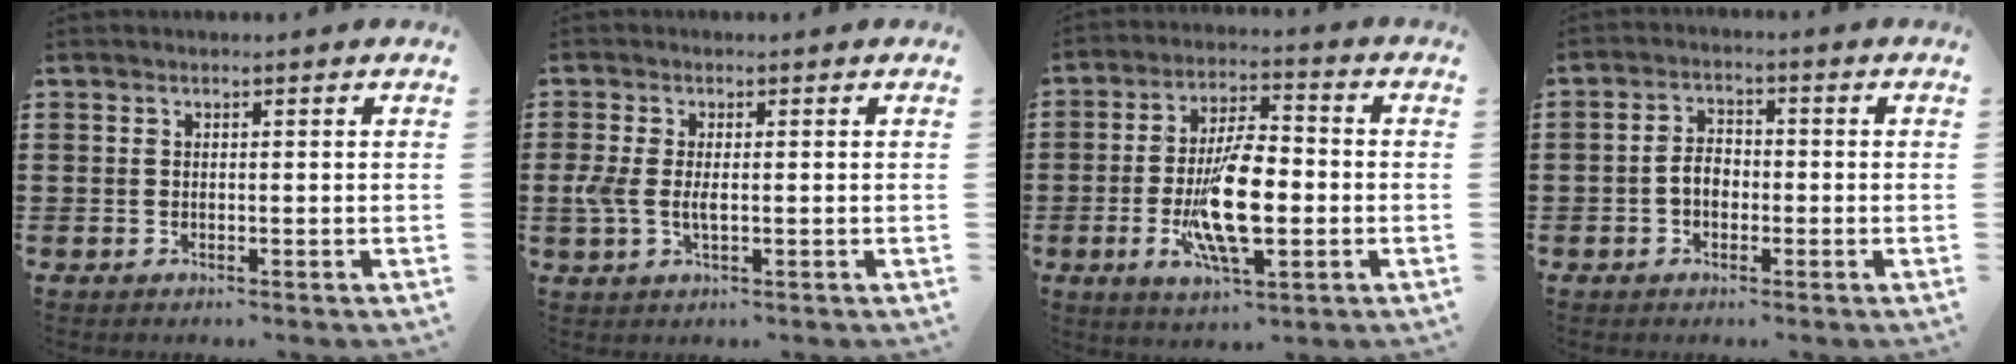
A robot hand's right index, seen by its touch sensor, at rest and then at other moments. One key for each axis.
{"total": 3.7, "fx": -0.4, "fy": 1.7, "fz": 3.2, "tx": -0.080, "ty": -0.004, "tz": -0.013}
{"total": 12.6, "fx": -2.5, "fy": 4.7, "fz": 11.4, "tx": -0.231, "ty": -0.008, "tz": -0.044}
{"total": 3.6, "fx": -0.9, "fy": 2.4, "fz": 2.5, "tx": -0.057, "ty": 0.005, "tz": -0.020}